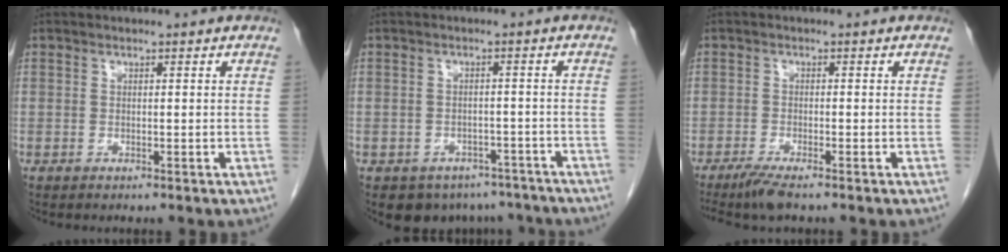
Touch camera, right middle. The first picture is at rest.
{"total": 8.8, "force": [-6.8, 5.4, 1.6], "torque": [-0.011, 0.009, -0.075]}
{"total": 3.8, "force": [-2.9, 0.0, 2.4], "torque": [-0.046, -0.010, -0.056]}